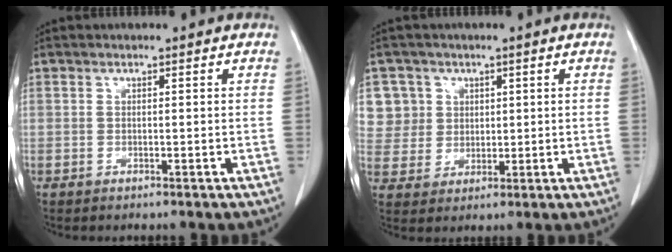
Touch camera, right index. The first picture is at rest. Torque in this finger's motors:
{"motor_torque": [-0.15, 0.24, -0.04, 0.00]}